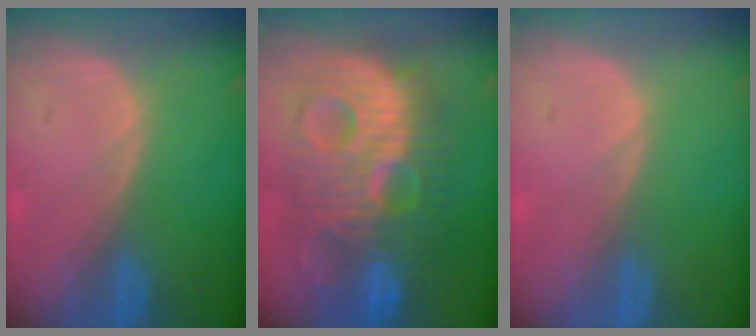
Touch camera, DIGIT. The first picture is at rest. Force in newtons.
{"total": 13.4, "press": 13.4, "slide": 1.0}
{"total": 0.0}